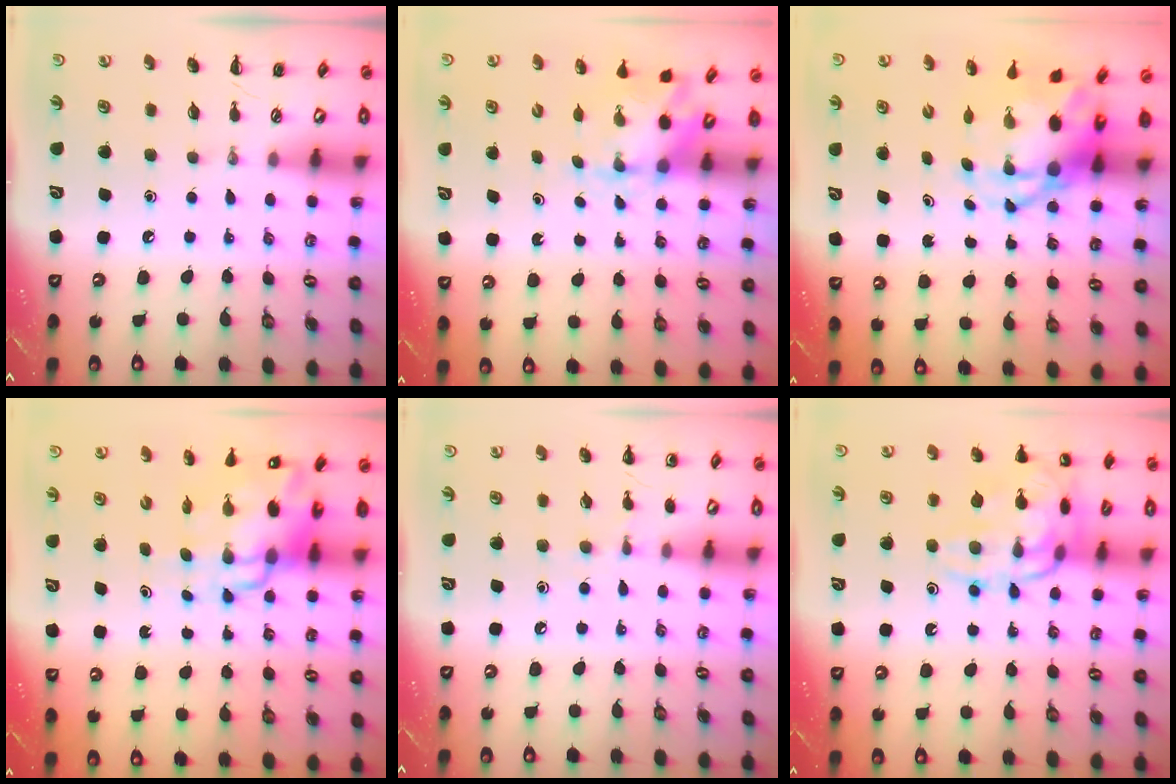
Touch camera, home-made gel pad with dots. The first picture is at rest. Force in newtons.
{"total": 2.5, "press": 2.3, "slide": 1.0}
{"total": 5.8, "press": 5.6, "slide": 1.7}
{"total": 11.7, "press": 11.2, "slide": 3.3}
{"total": 5.8, "press": 5.6, "slide": 1.7}
{"total": 17.4, "press": 17.4, "slide": 0.7}